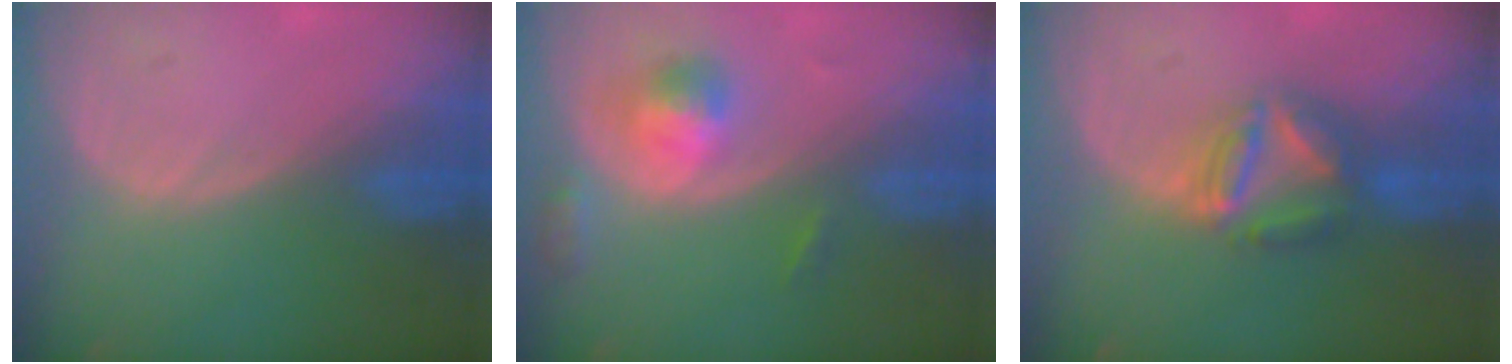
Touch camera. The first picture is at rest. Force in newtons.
{"total": 5.2, "press": 4.8, "slide": 2.1}
{"total": 7.2, "press": 6.3, "slide": 3.5}